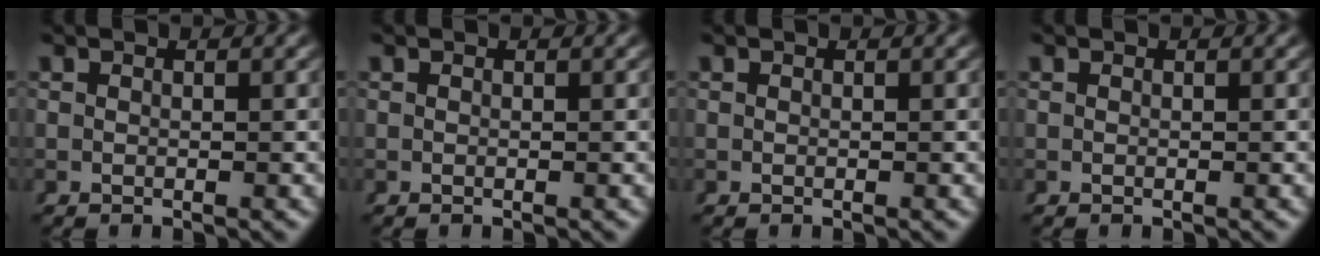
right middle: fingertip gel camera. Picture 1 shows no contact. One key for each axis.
{"total": 0.0}
{"total": 0.0}
{"total": 0.0}